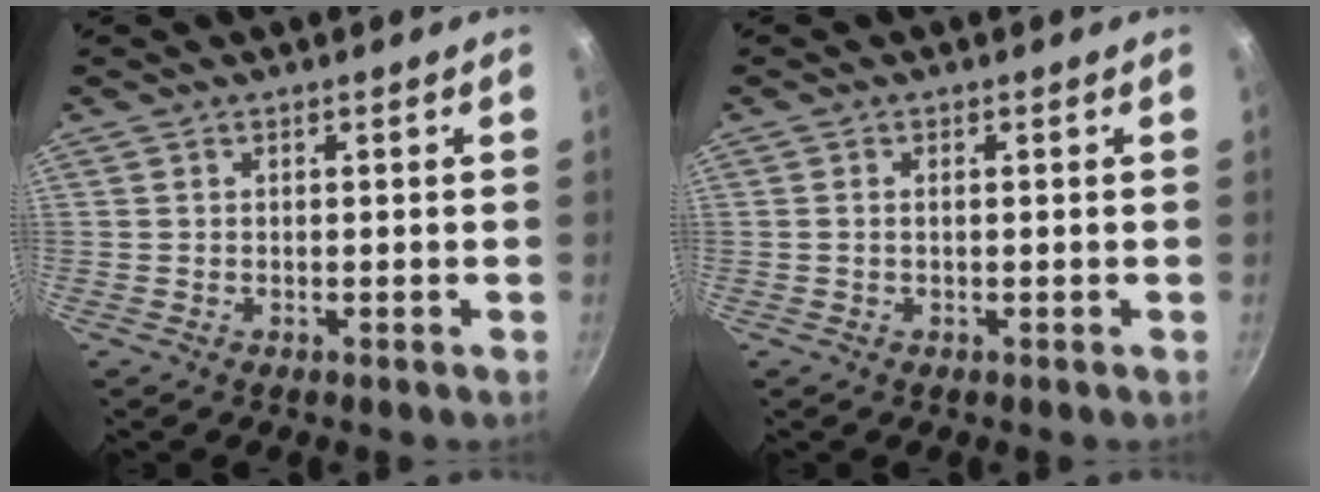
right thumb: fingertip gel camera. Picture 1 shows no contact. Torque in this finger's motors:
{"motor_torque": [0.07, -0.36, -0.08, -0.07, 0.04]}